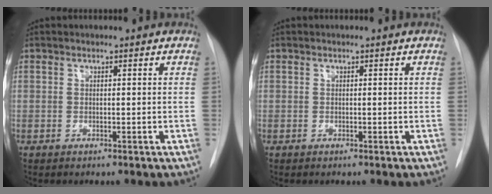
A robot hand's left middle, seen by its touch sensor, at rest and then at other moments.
{"total": 0.0}